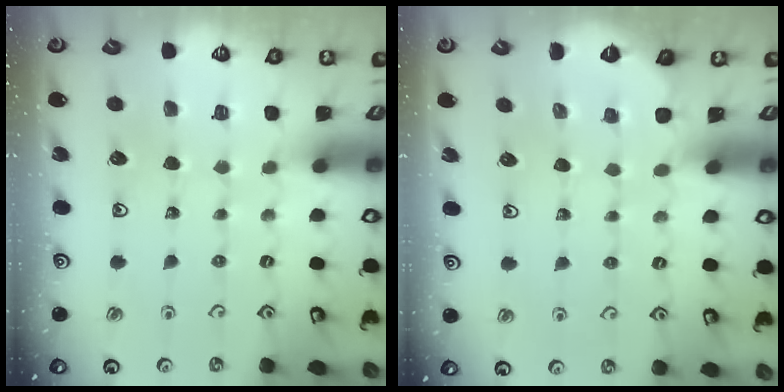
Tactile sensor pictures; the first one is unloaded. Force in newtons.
{"total": 2.3, "press": 2.3, "slide": 0.1}